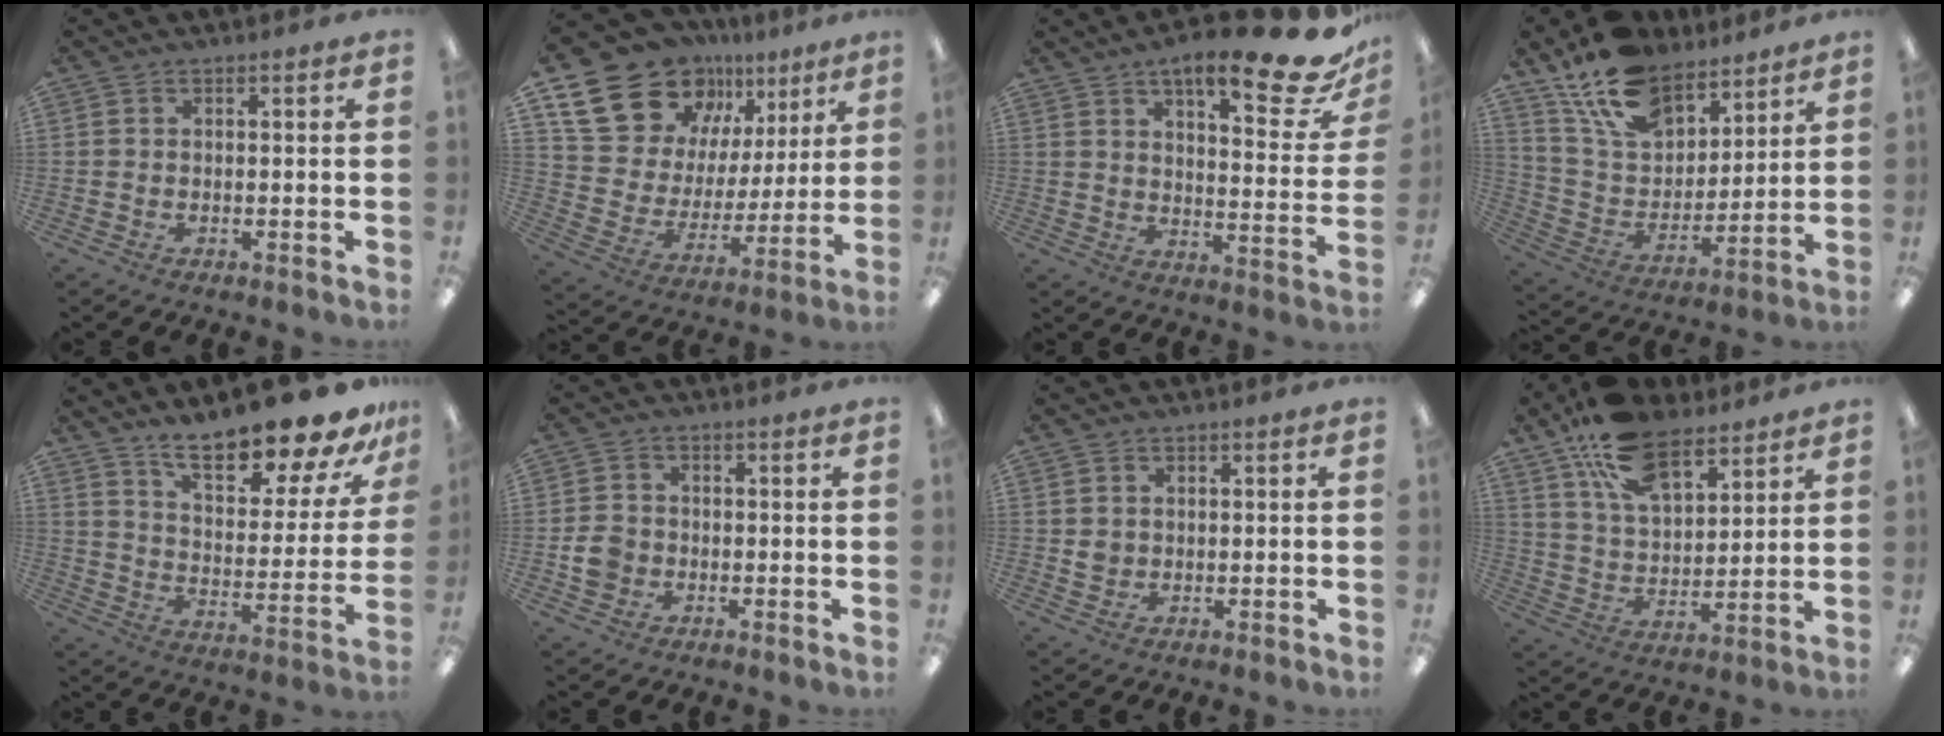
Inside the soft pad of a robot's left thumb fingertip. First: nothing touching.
{"total": 21.3, "force": [14.1, 13.4, 8.5], "torque": [-0.148, -0.083, 0.265]}
{"total": 18.6, "force": [12.2, 5.2, 13.0], "torque": [-0.177, -0.076, 0.190]}
{"total": 16.8, "force": [12.6, 9.0, 6.6], "torque": [-0.139, -0.069, 0.239]}
{"total": 19.2, "force": [16.4, 4.7, 8.7], "torque": [-0.140, -0.120, 0.279]}
{"total": 5.2, "force": [-1.1, 4.5, 2.4], "torque": [-0.038, 0.006, -0.019]}
{"total": 2.0, "force": [0.6, 1.8, 0.4], "torque": [-0.003, 0.000, 0.008]}
{"total": 17.2, "force": [11.2, 8.8, 9.7], "torque": [-0.180, -0.043, 0.206]}